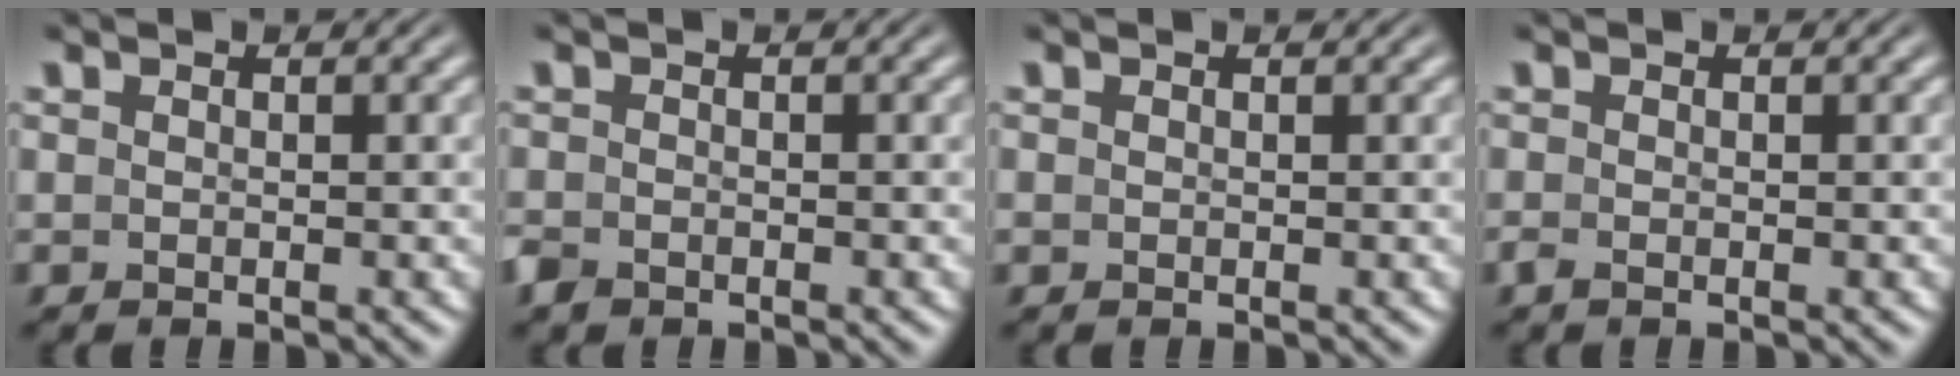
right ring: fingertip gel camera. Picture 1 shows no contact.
{"total": 1.5, "force": [-1.2, 0.8, 0.2], "torque": [-0.010, -0.013, -0.018]}
{"total": 1.1, "force": [-0.8, -0.9, -0.1], "torque": [0.005, -0.015, 0.000]}
{"total": 1.0, "force": [-0.8, 0.3, 0.4], "torque": [-0.010, -0.005, -0.013]}